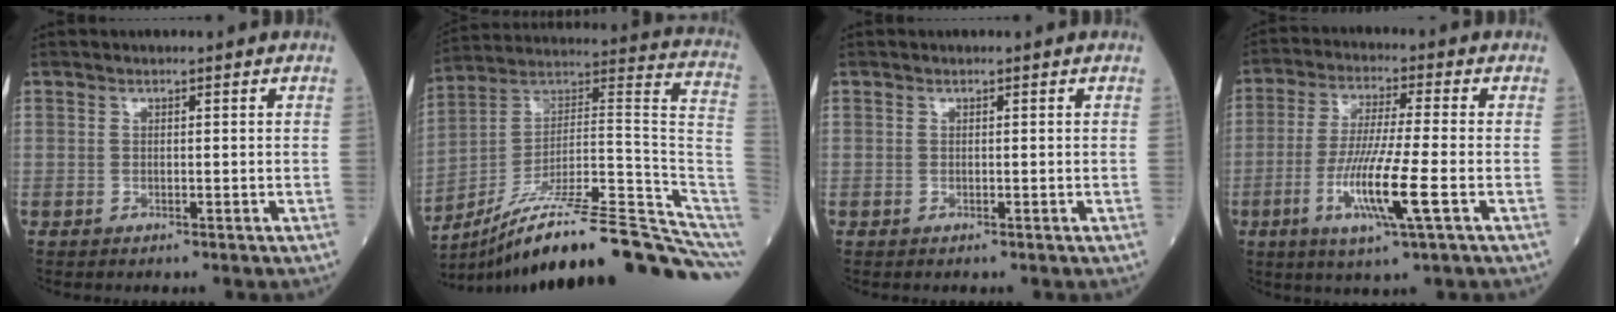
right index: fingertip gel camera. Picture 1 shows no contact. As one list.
[{"total": 26.5, "force": [-19.8, 1.4, 17.6], "torque": [-0.158, 0.047, -0.308]}, {"total": 0.0}, {"total": 10.9, "force": [-3.4, -0.1, 10.4], "torque": [-0.208, -0.019, -0.067]}]